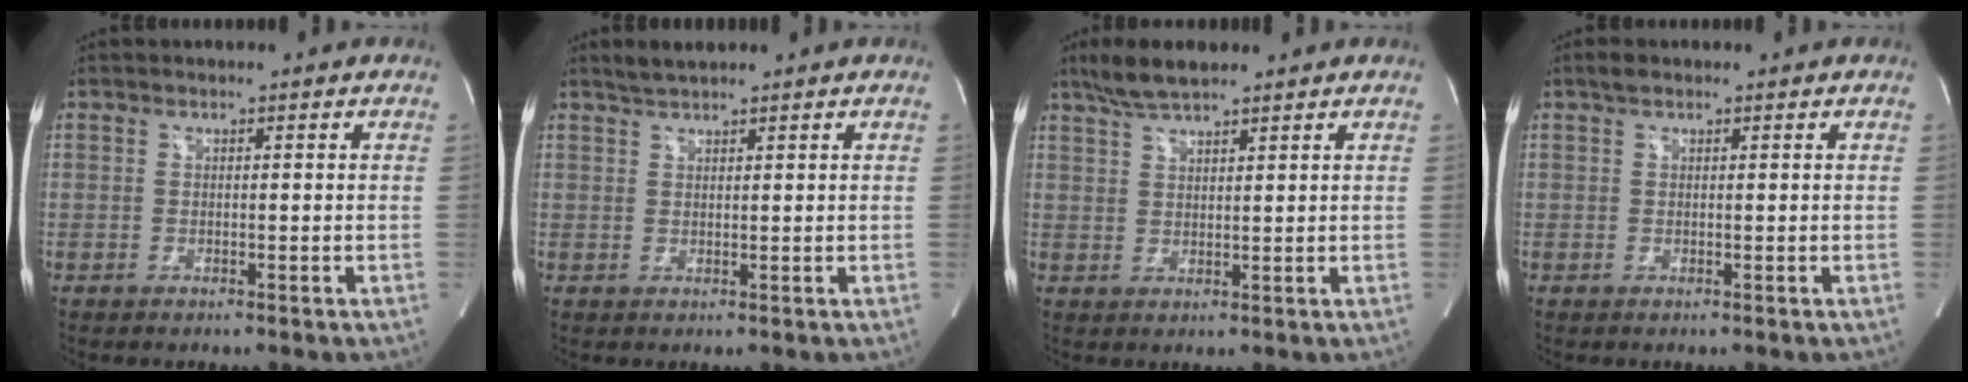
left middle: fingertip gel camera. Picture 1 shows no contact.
{"total": 2.1, "force": [2.0, 0.1, 0.8], "torque": [-0.022, 0.008, 0.040]}
{"total": 5.4, "force": [4.4, 0.8, 2.9], "torque": [-0.069, 0.015, 0.086]}
{"total": 1.2, "force": [0.9, 0.5, 0.6], "torque": [-0.016, 0.012, 0.016]}